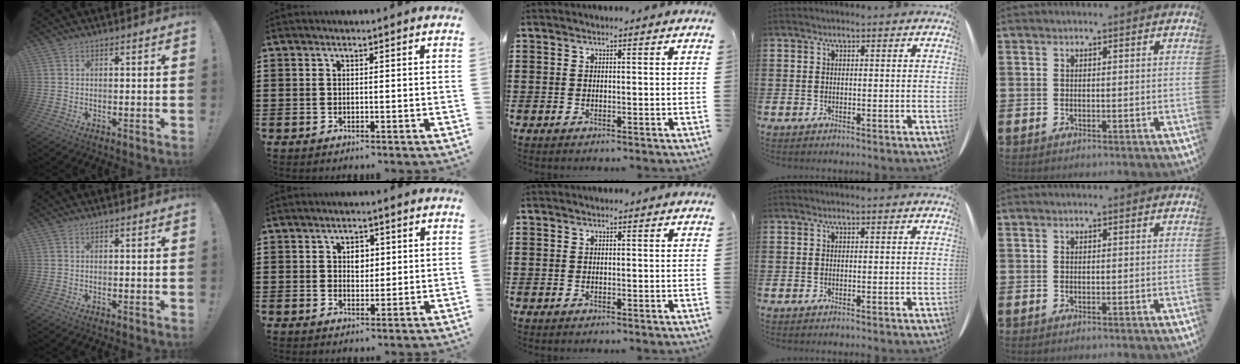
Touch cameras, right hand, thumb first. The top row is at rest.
{"index": {"total": 2.7, "force": [0.7, 1.8, 1.8], "torque": [-0.023, 0.003, 0.008]}}